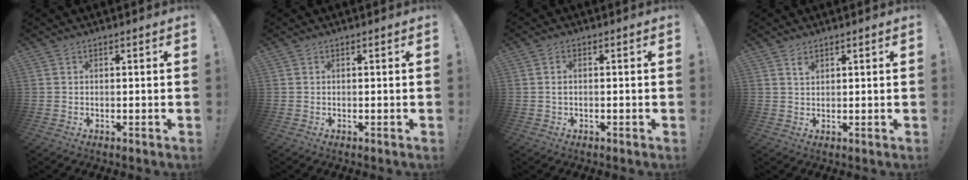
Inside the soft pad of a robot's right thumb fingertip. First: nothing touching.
{"total": 0.0}
{"total": 1.1, "force": [0.0, 0.7, 0.9], "torque": [-0.016, 0.005, 0.000]}
{"total": 1.9, "force": [1.3, 1.0, 0.8], "torque": [0.002, -0.010, 0.022]}